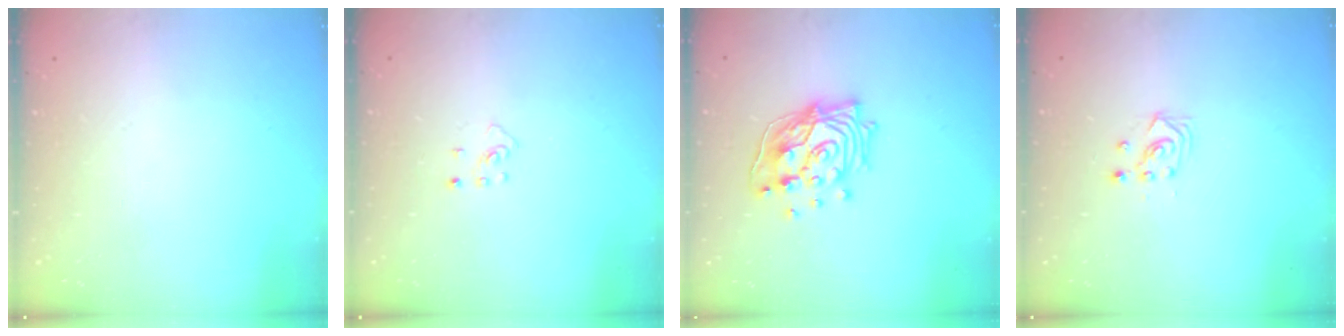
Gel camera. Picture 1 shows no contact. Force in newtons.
{"total": 2.7, "press": 2.6, "slide": 0.6}
{"total": 15.9, "press": 15.1, "slide": 5.1}
{"total": 3.4, "press": 3.4, "slide": 0.2}